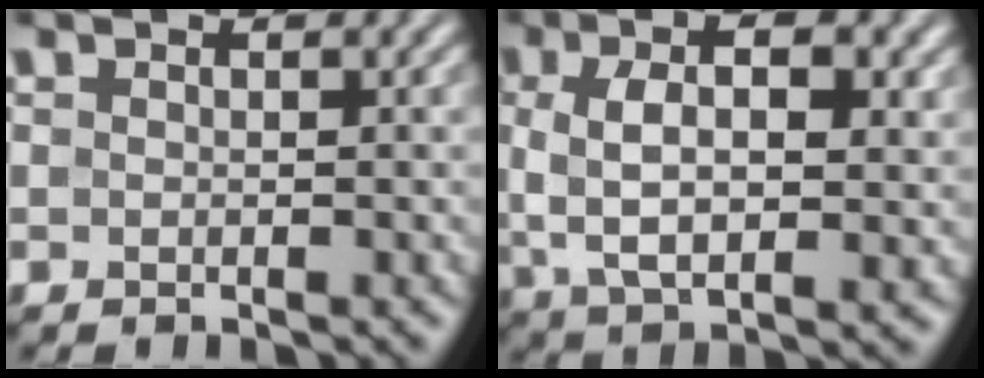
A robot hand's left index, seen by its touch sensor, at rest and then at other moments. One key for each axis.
{"total": 8.1, "fx": 1.4, "fy": 3.9, "fz": 7.0, "tx": -0.125, "ty": 0.001, "tz": 0.018}